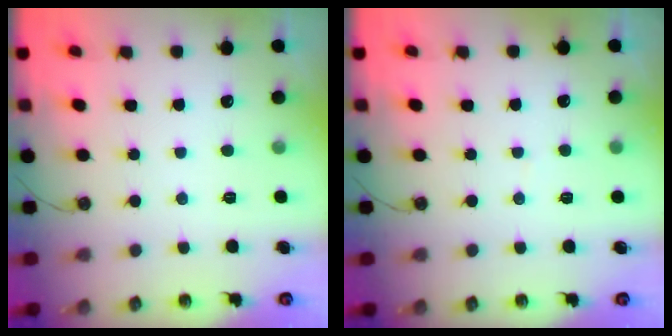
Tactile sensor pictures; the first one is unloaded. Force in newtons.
{"total": 1.9, "press": 1.9, "slide": 0.2}